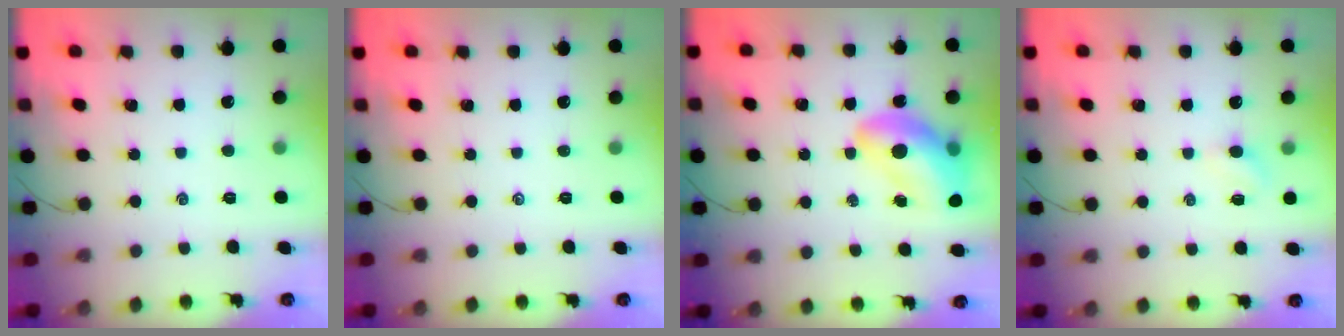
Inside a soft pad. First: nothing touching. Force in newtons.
{"total": 0.0}
{"total": 14.3, "press": 13.7, "slide": 4.0}
{"total": 2.8, "press": 2.6, "slide": 1.0}